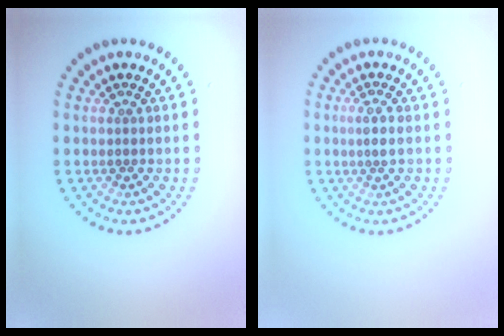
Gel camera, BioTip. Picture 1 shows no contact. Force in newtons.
{"total": 1.5, "press": 1.2, "slide": 0.9}